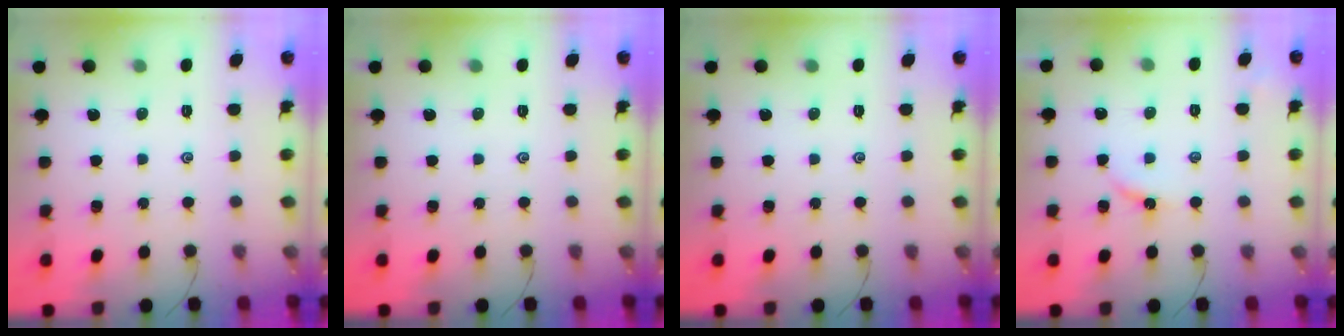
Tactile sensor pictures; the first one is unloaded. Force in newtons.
{"total": 0.0}
{"total": 0.0}
{"total": 5.8, "press": 5.7, "slide": 0.8}